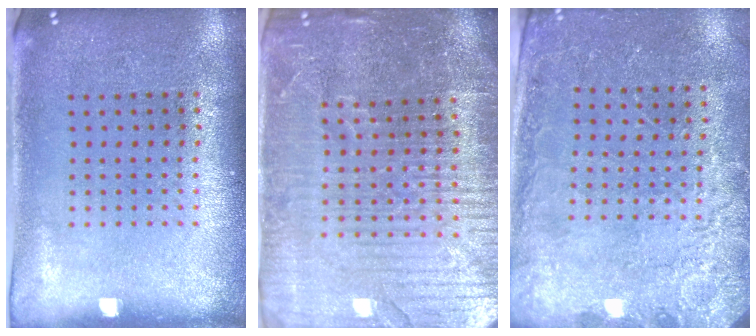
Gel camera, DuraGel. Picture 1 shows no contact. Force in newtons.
{"total": 5.2, "press": 4.8, "slide": 2.1}
{"total": 2.5, "press": 2.4, "slide": 0.7}